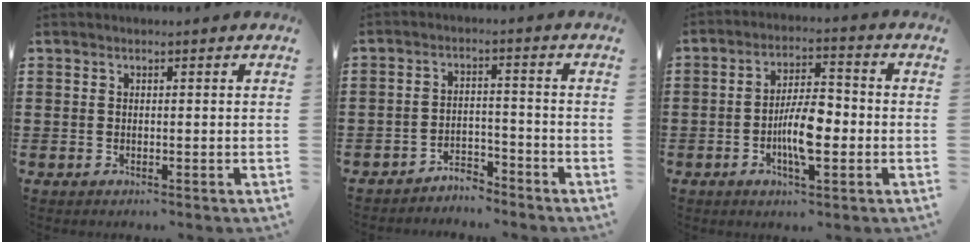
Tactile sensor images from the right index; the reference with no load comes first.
{"total": 3.6, "force": [-3.6, 0.6, 0.3], "torque": [-0.012, 0.005, -0.075]}
{"total": 7.7, "force": [-2.0, 2.8, 6.9], "torque": [-0.136, 0.002, -0.040]}